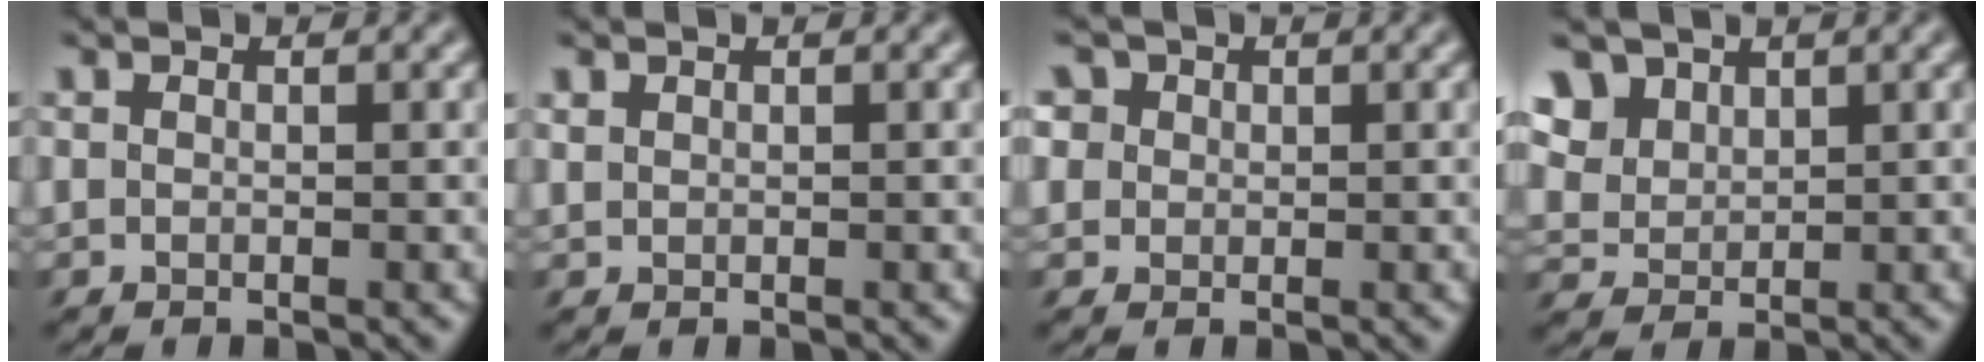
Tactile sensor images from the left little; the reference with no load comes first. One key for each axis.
{"total": 0.7, "fx": 0.2, "fy": 0.5, "fz": 0.4, "tx": -0.014, "ty": 0.001, "tz": 0.003}
{"total": 3.7, "fx": 1.2, "fy": 3.2, "fz": 1.5, "tx": -0.052, "ty": 0.020, "tz": 0.016}
{"total": 4.0, "fx": 1.9, "fy": 2.7, "fz": 2.3, "tx": -0.061, "ty": 0.025, "tz": 0.027}